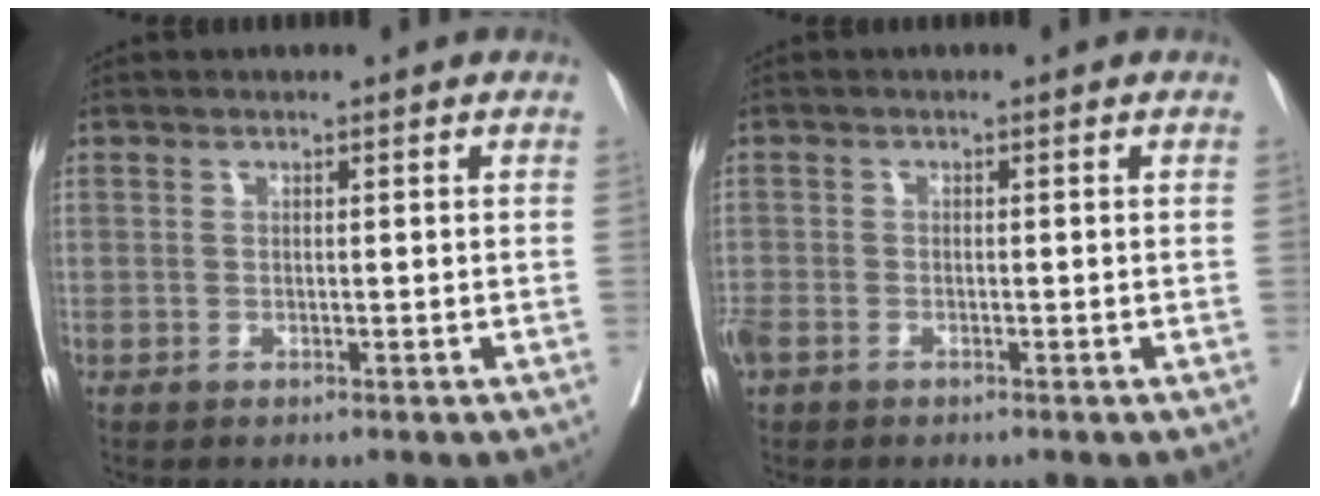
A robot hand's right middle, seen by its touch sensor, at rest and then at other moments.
{"total": 3.5, "force": [-2.1, 2.2, 1.7], "torque": [-0.045, -0.005, -0.041]}